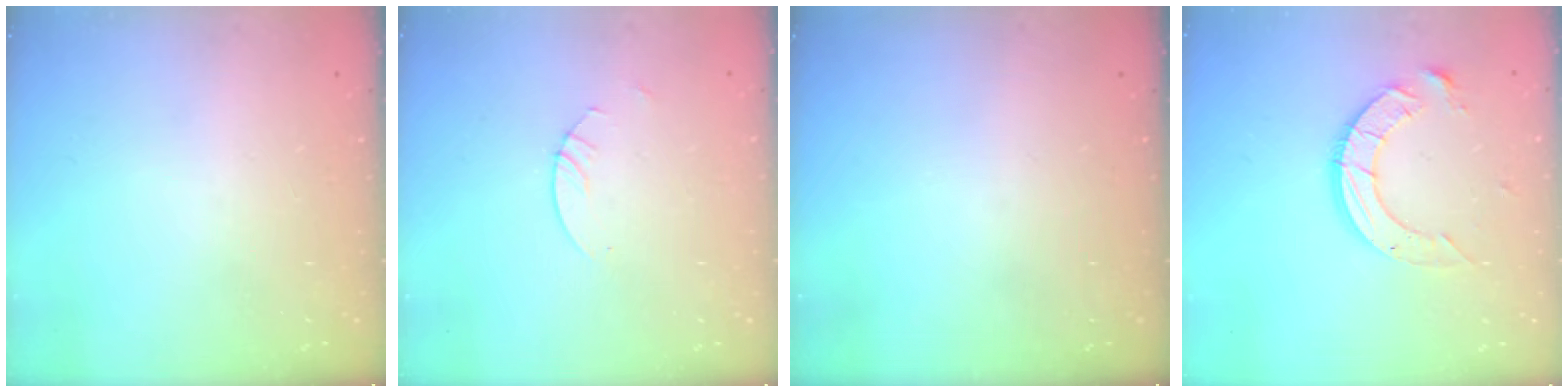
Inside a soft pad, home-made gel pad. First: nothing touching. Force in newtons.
{"total": 2.7, "press": 2.7, "slide": 0.2}
{"total": 0.0}
{"total": 10.8, "press": 10.8, "slide": 0.7}